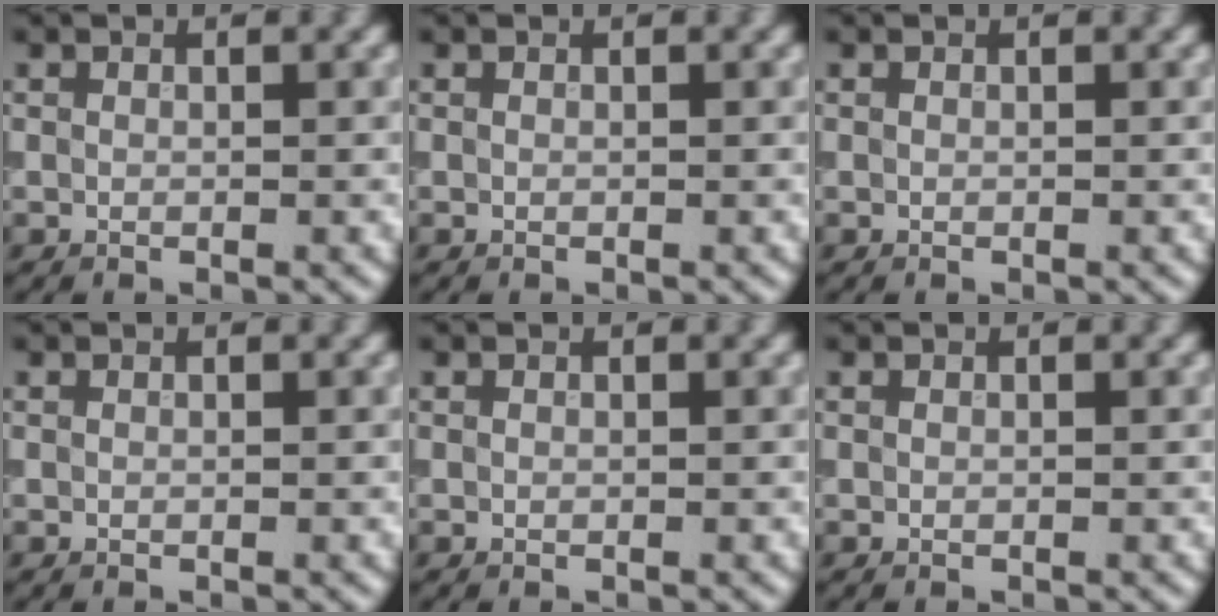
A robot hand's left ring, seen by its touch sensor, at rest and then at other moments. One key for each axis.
{"total": 0.0}
{"total": 0.0}
{"total": 0.0}
{"total": 0.0}
{"total": 0.0}